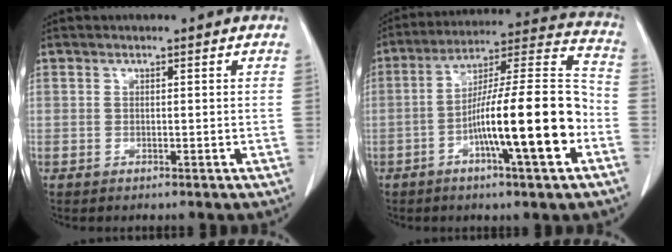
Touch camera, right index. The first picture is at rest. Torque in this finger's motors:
{"motor_torque": [1.45, -0.69, 0.62, 0.19]}